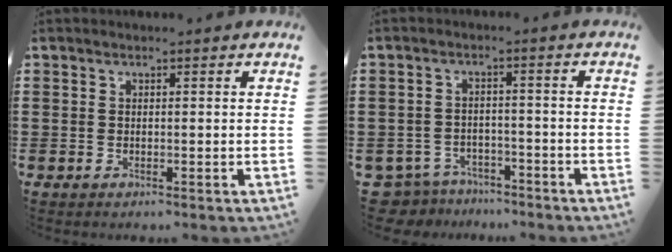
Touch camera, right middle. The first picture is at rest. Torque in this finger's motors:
{"motor_torque": [0.00, 0.04, -0.01, -0.01]}